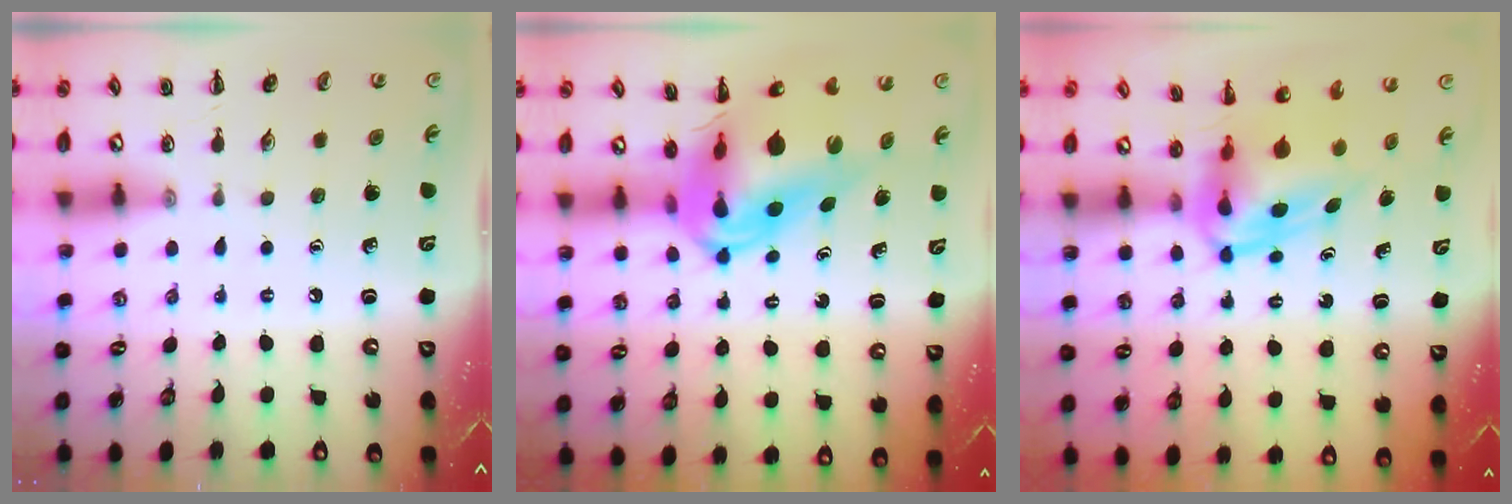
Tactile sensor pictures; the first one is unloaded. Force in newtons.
{"total": 13.6, "press": 12.9, "slide": 4.4}
{"total": 5.4, "press": 5.2, "slide": 1.3}